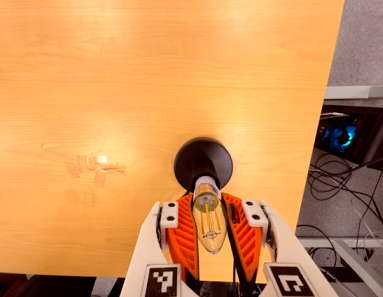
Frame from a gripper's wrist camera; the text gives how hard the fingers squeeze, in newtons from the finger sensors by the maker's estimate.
{"total": 22.2, "left": 24.5, "right": 19.8}